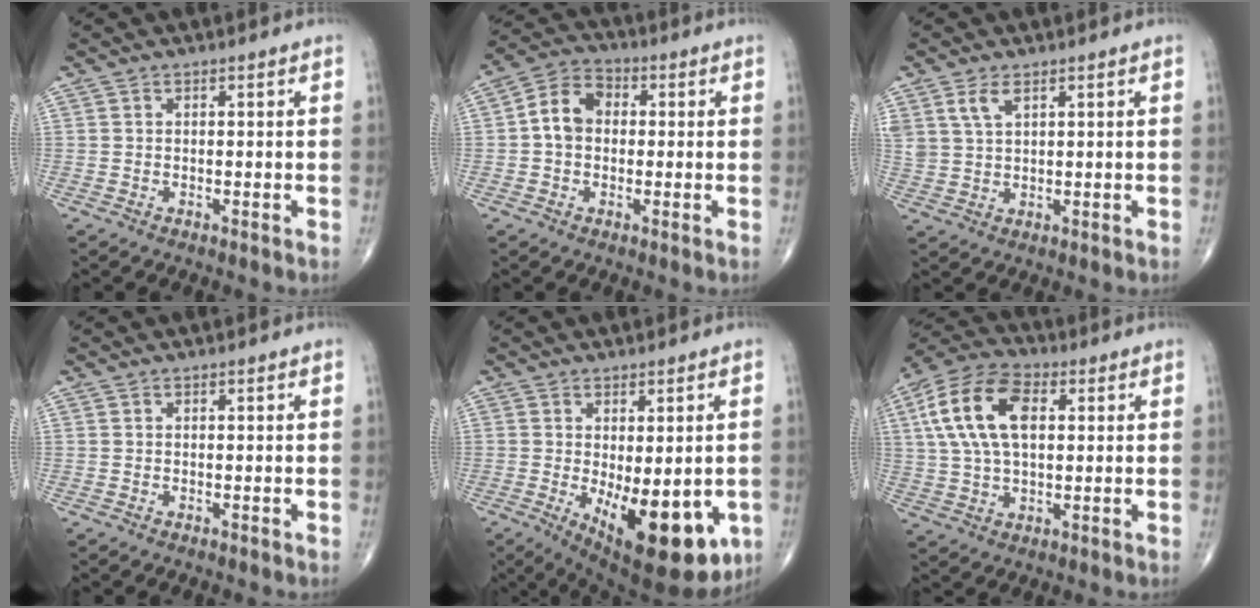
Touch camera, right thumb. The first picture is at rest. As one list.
[{"total": 7.9, "force": [0.2, 6.0, 5.0], "torque": [-0.079, 0.026, -0.007]}, {"total": 4.5, "force": [2.5, 2.3, 3.0], "torque": [-0.062, -0.005, 0.058]}, {"total": 0.0}, {"total": 16.3, "force": [-4.7, 6.8, 14.0], "torque": [-0.166, -0.025, -0.048]}, {"total": 15.5, "force": [3.6, 8.6, 12.3], "torque": [-0.241, 0.016, 0.064]}]